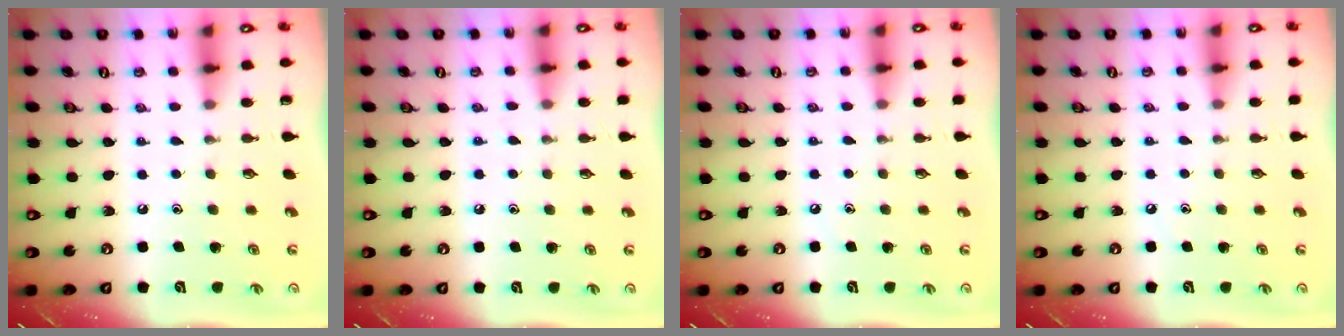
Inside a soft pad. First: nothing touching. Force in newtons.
{"total": 4.6, "press": 4.5, "slide": 0.7}
{"total": 1.5, "press": 1.5, "slide": 0.2}
{"total": 1.5, "press": 1.5, "slide": 0.2}